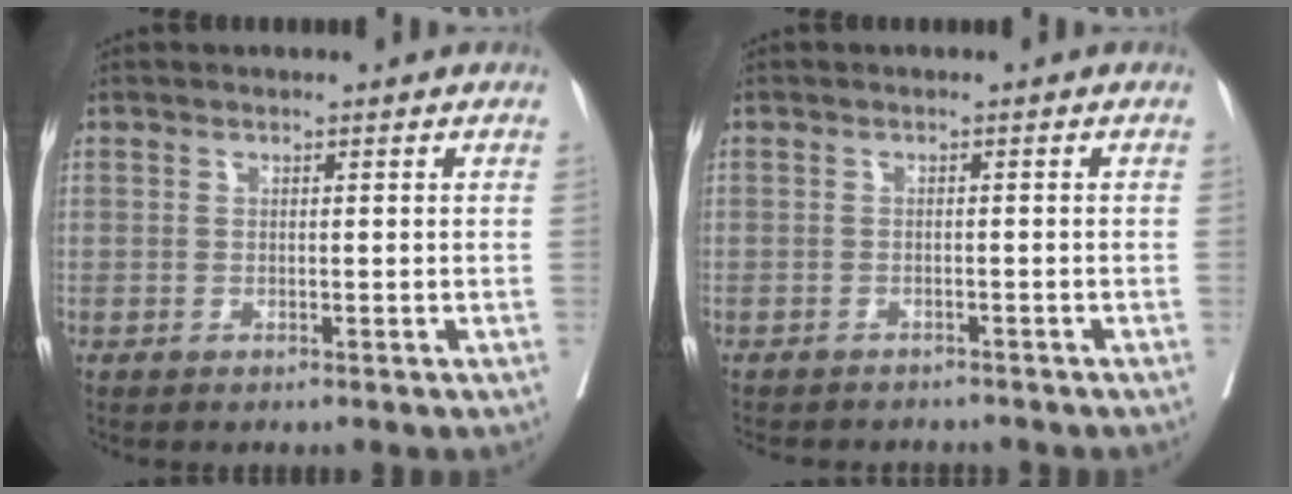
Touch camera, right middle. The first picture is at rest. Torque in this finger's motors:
{"motor_torque": [0.26, -0.35, 0.04, 0.03]}